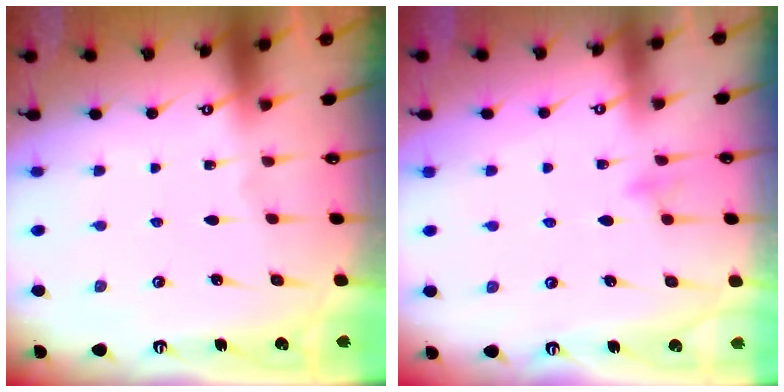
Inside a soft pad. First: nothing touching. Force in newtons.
{"total": 6.6, "press": 6.6, "slide": 0.6}